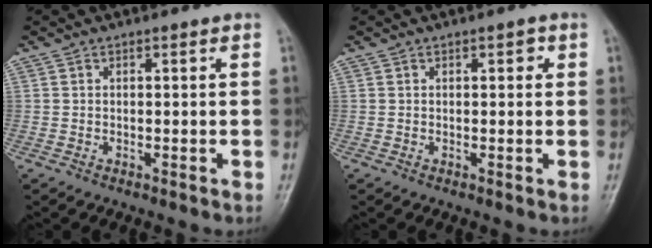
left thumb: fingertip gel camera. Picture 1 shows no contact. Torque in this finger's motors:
{"motor_torque": [-0.17, 0.01, 0.01, 0.21, 0.03]}